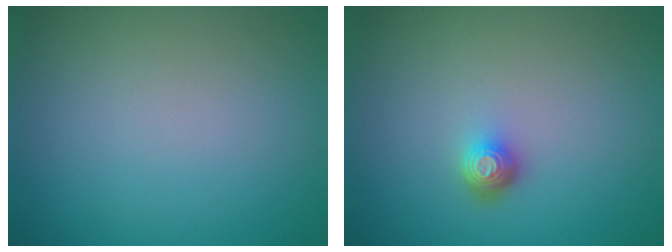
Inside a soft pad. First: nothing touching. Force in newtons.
{"total": 1.8, "press": 1.3, "slide": 1.2}